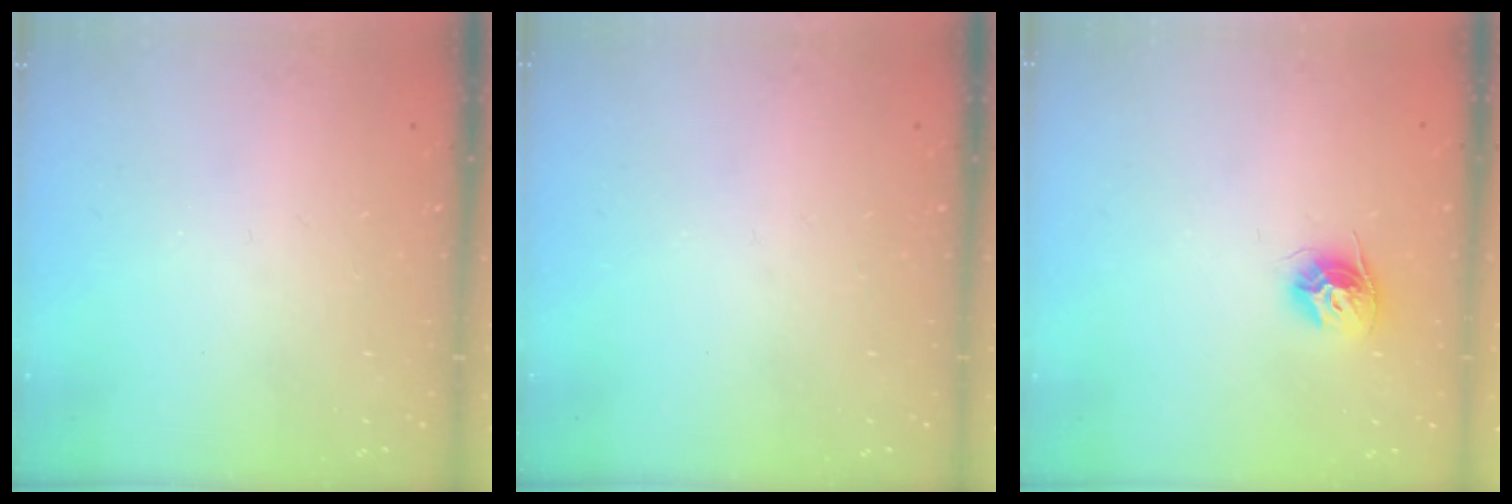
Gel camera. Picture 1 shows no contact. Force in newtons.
{"total": 0.0}
{"total": 9.8, "press": 9.8, "slide": 0.7}